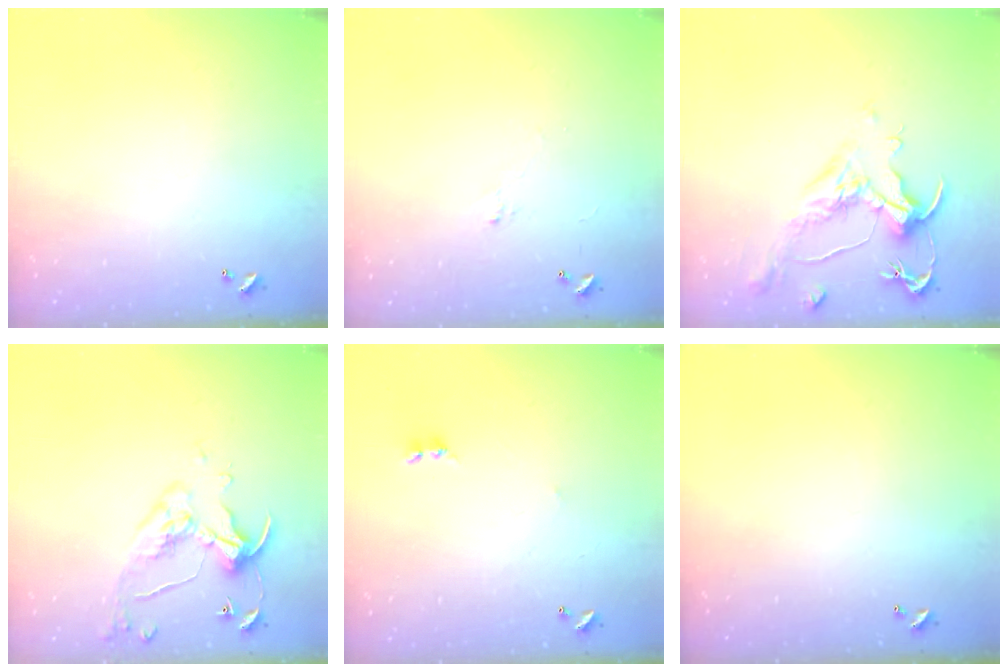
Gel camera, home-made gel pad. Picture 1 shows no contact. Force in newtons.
{"total": 0.6, "press": 0.3, "slide": 0.5}
{"total": 1.6, "press": 0.7, "slide": 1.4}
{"total": 6.8, "press": 6.7, "slide": 0.8}
{"total": 2.8, "press": 2.7, "slide": 0.4}
{"total": 0.0}